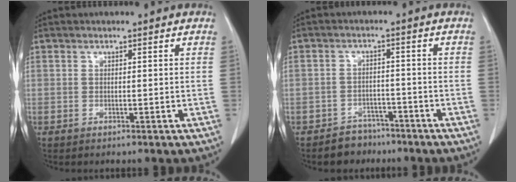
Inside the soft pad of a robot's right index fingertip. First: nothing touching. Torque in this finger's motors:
{"motor_torque": [-0.16, -0.08, -0.12, -0.07]}